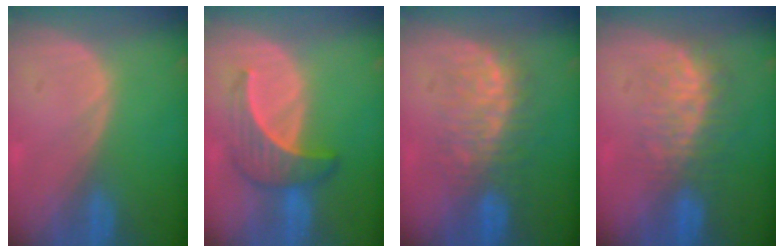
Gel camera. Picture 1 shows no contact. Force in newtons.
{"total": 6.3, "press": 6.0, "slide": 1.8}
{"total": 7.7, "press": 7.6, "slide": 1.4}
{"total": 8.0, "press": 7.4, "slide": 3.1}